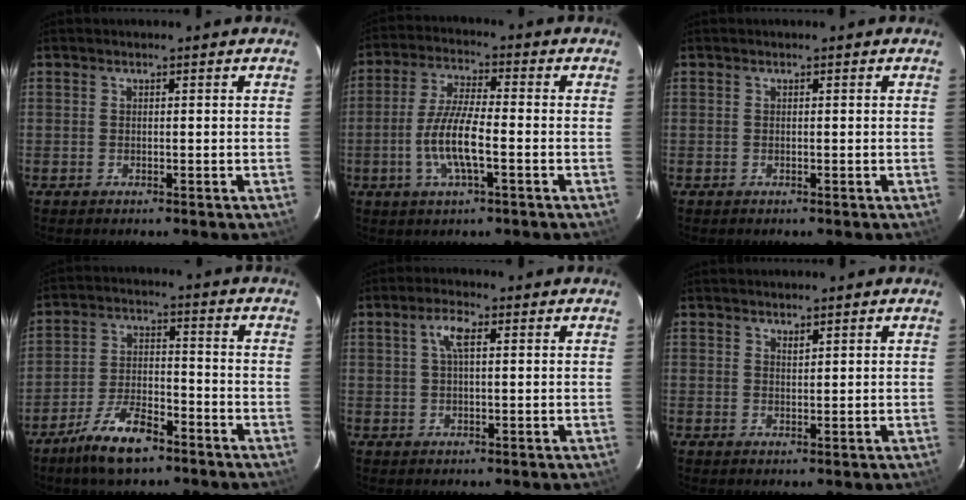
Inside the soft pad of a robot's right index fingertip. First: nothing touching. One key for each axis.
{"total": 9.0, "fx": -2.7, "fy": 1.9, "fz": 8.4, "tx": -0.172, "ty": -0.003, "tz": -0.053}
{"total": 0.0}
{"total": 9.2, "fx": -6.3, "fy": 3.3, "fz": 5.8, "tx": -0.131, "ty": -0.002, "tz": -0.114}
{"total": 3.4, "fx": 1.0, "fy": 0.9, "fz": 3.1, "tx": -0.064, "ty": 0.008, "tz": 0.019}
{"total": 0.9, "fx": 0.8, "fy": 0.3, "fz": 0.3, "tx": -0.004, "ty": 0.000, "tz": 0.014}